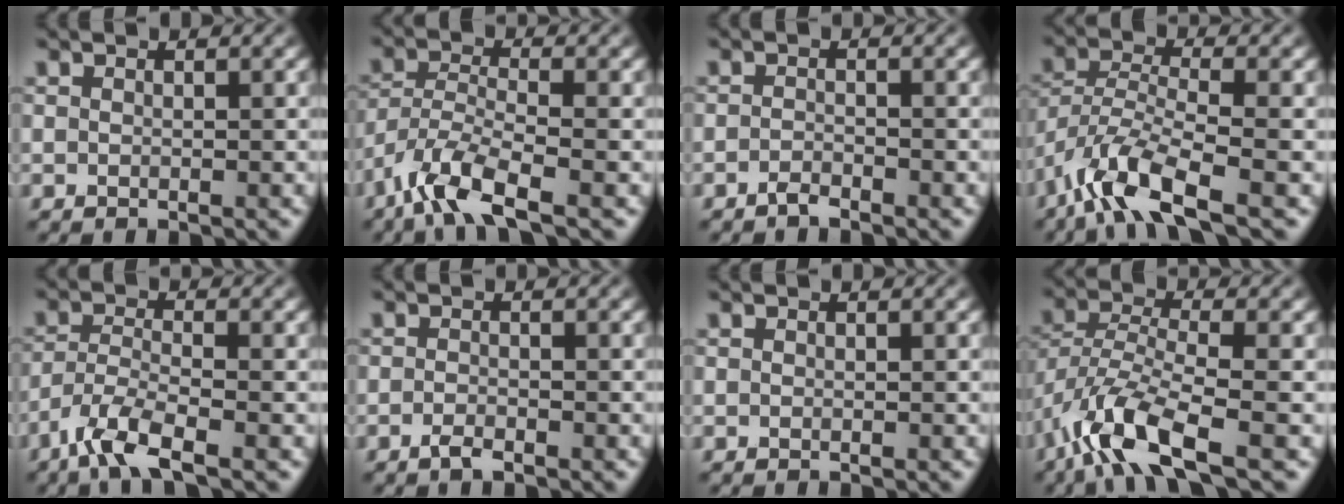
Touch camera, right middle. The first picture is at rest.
{"total": 6.2, "force": [-4.3, 1.6, 4.3], "torque": [-0.088, -0.005, -0.093]}
{"total": 1.1, "force": [-0.9, 0.2, 0.6], "torque": [-0.011, 0.003, -0.021]}
{"total": 7.0, "force": [-4.7, 1.8, 4.9], "torque": [-0.096, -0.002, -0.100]}
{"total": 4.8, "force": [-3.4, 1.0, 3.2], "torque": [-0.067, -0.007, -0.075]}
{"total": 1.2, "force": [-0.8, 0.4, 0.8], "torque": [-0.019, 0.001, -0.017]}
{"total": 0.0}
{"total": 8.0, "force": [-4.9, 2.2, 5.9], "torque": [-0.117, -0.001, -0.105]}